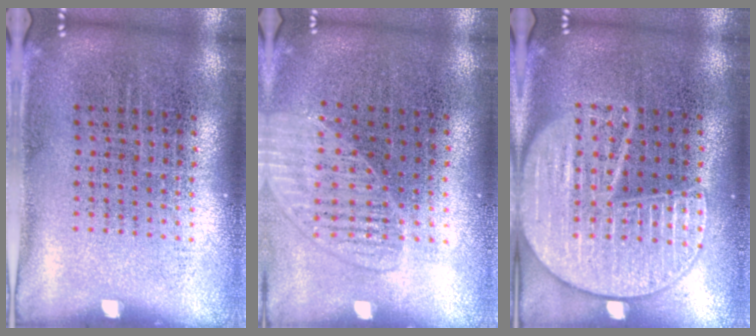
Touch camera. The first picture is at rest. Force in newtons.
{"total": 1.4, "press": 1.4, "slide": 0.3}
{"total": 2.7, "press": 2.7, "slide": 0.2}